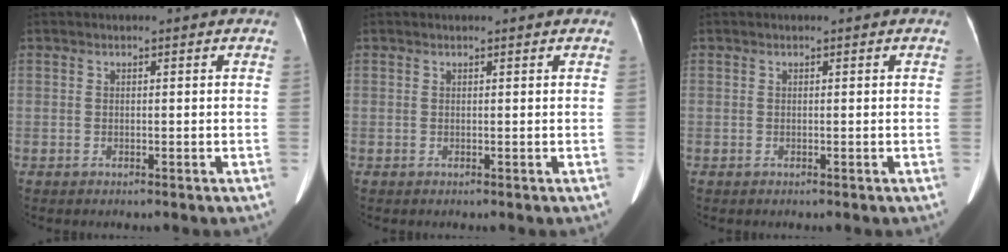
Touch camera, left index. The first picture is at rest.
{"total": 1.4, "force": [1.4, 0.2, 0.5], "torque": [-0.005, -0.007, 0.009]}
{"total": 0.0}